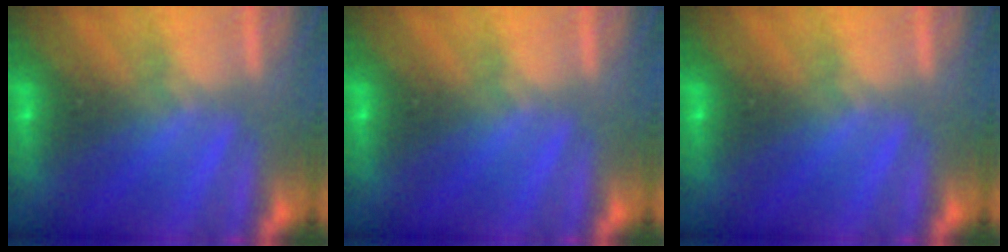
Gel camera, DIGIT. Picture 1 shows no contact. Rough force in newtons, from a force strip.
{"total": 0.0}
{"total": 0.0}